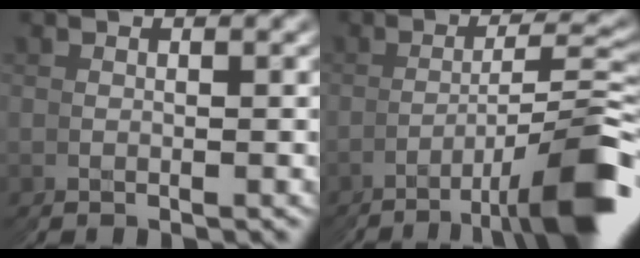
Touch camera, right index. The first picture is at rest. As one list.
[{"total": 7.5, "force": [-4.4, -0.9, 6.0], "torque": [-0.069, 0.019, -0.070]}]